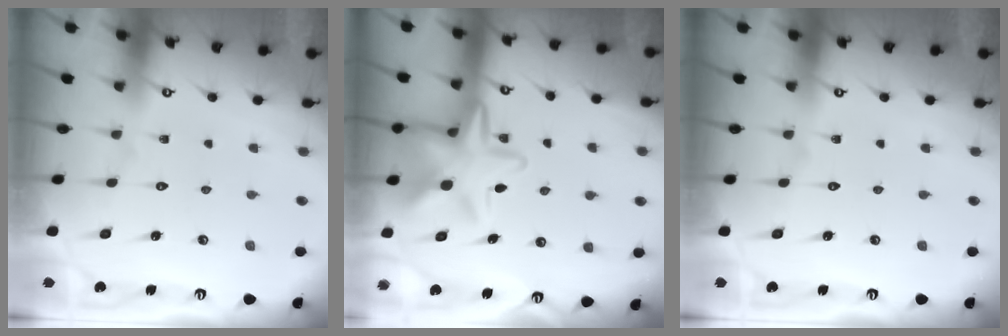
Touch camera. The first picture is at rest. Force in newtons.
{"total": 13.5, "press": 13.5, "slide": 1.2}
{"total": 0.0}